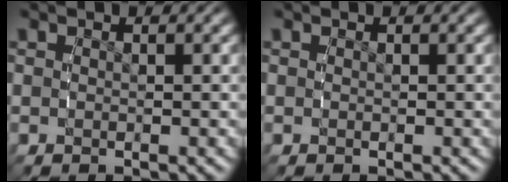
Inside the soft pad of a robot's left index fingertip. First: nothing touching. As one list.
[{"total": 0.0}]